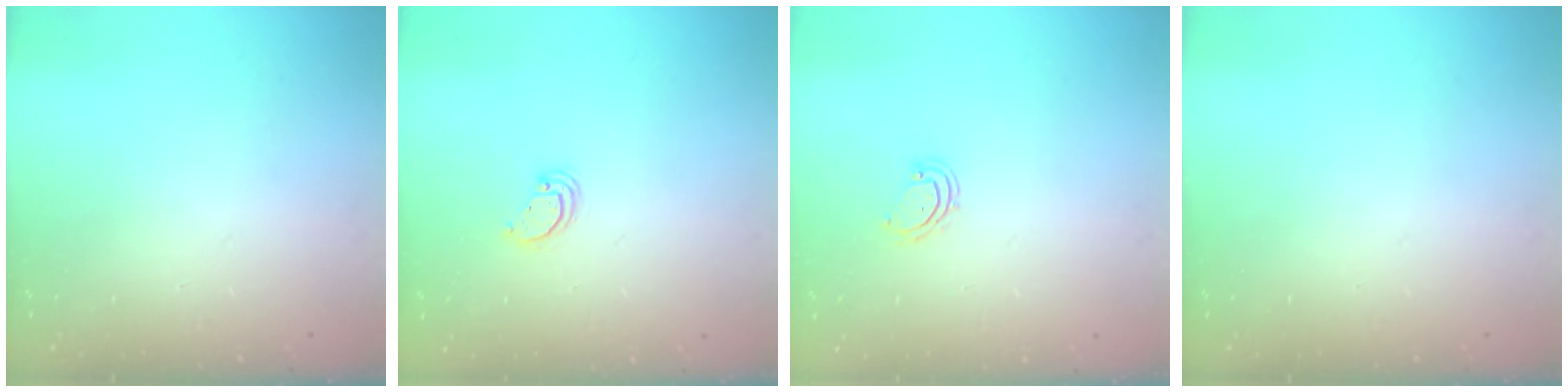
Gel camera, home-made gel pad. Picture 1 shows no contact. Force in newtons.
{"total": 3.5, "press": 3.5, "slide": 0.3}
{"total": 4.1, "press": 4.1, "slide": 0.3}
{"total": 0.0}